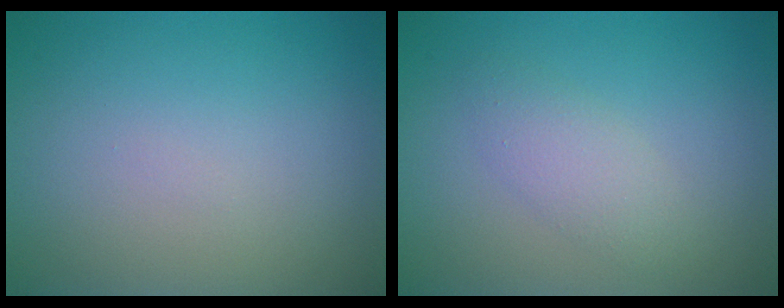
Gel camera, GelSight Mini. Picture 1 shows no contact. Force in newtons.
{"total": 2.2, "press": 2.2, "slide": 0.0}